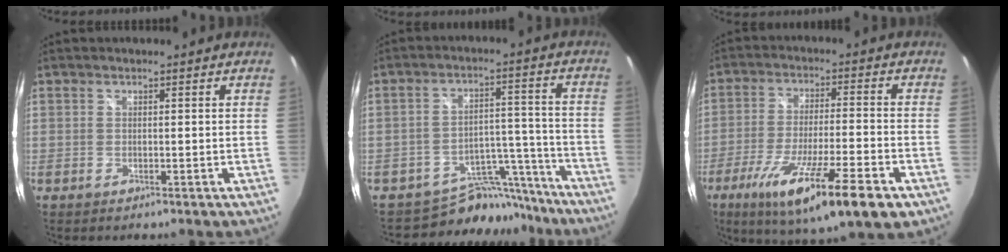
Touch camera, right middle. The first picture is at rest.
{"total": 11.2, "force": [-10.3, 4.5, 0.3], "torque": [0.004, 0.051, -0.148]}
{"total": 19.3, "force": [-10.5, 2.7, 16.0], "torque": [-0.281, -0.055, -0.170]}